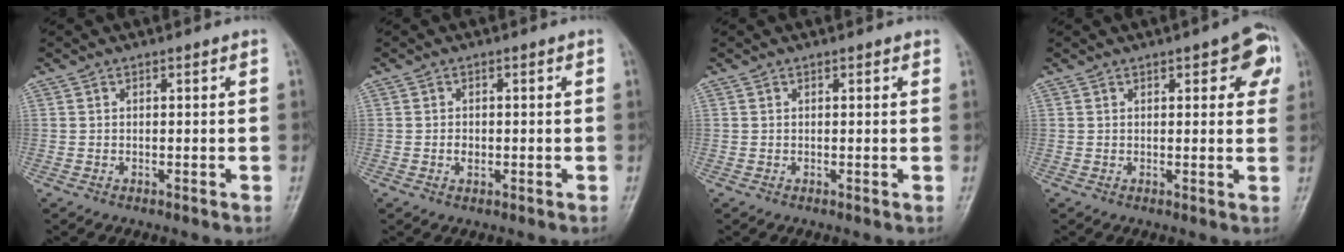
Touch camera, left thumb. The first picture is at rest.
{"total": 1.6, "force": [-0.4, 1.2, 1.0], "torque": [-0.012, 0.001, -0.008]}
{"total": 0.7, "force": [0.4, 0.4, 0.4], "torque": [-0.003, 0.000, 0.002]}
{"total": 7.5, "force": [3.1, 3.0, 6.1], "torque": [-0.040, -0.003, 0.027]}